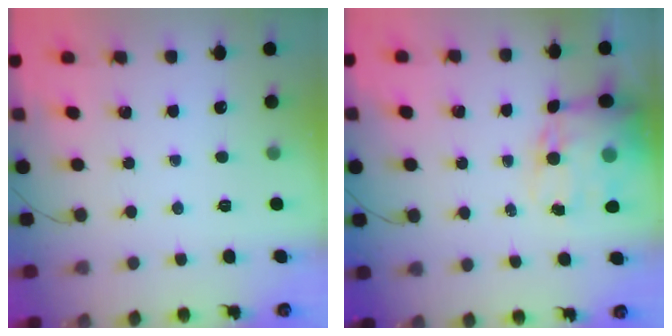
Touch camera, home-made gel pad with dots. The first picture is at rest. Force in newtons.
{"total": 14.8, "press": 14.3, "slide": 3.9}